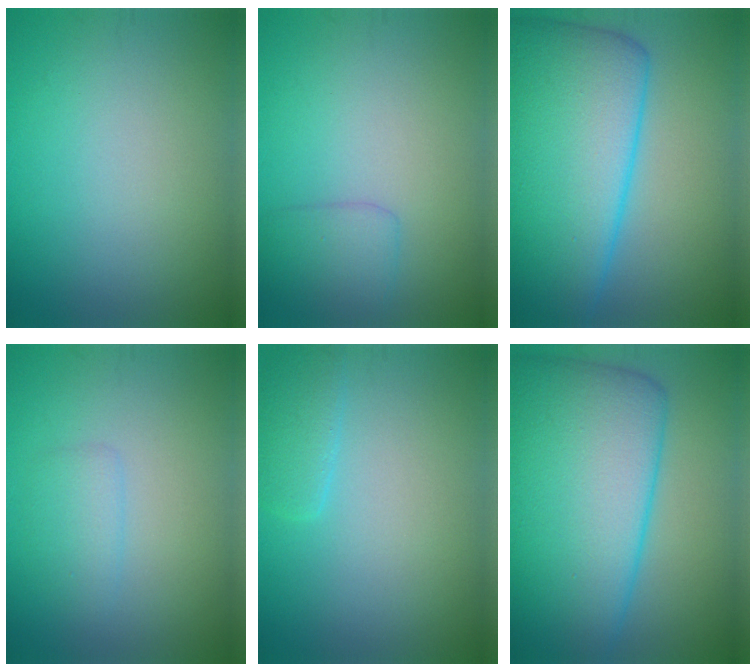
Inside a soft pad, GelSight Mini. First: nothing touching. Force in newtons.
{"total": 2.3, "press": 2.3, "slide": 0.1}
{"total": 14.6, "press": 14.6, "slide": 0.4}
{"total": 1.7, "press": 1.7, "slide": 0.2}
{"total": 2.0, "press": 2.0, "slide": 0.2}
{"total": 15.3, "press": 15.3, "slide": 0.5}